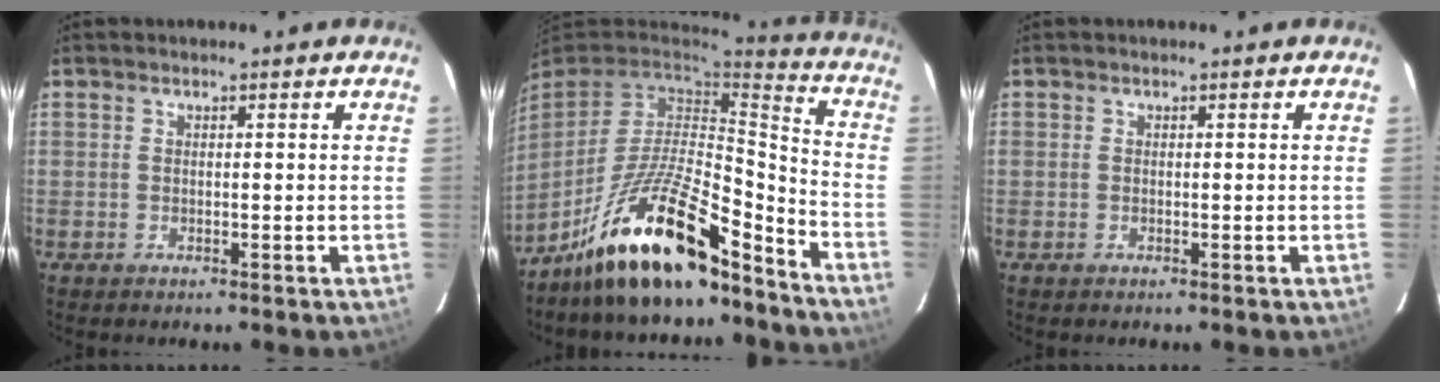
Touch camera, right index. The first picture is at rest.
{"total": 19.8, "force": [-14.6, 5.0, 12.4], "torque": [-0.240, -0.007, -0.257]}
{"total": 0.0}